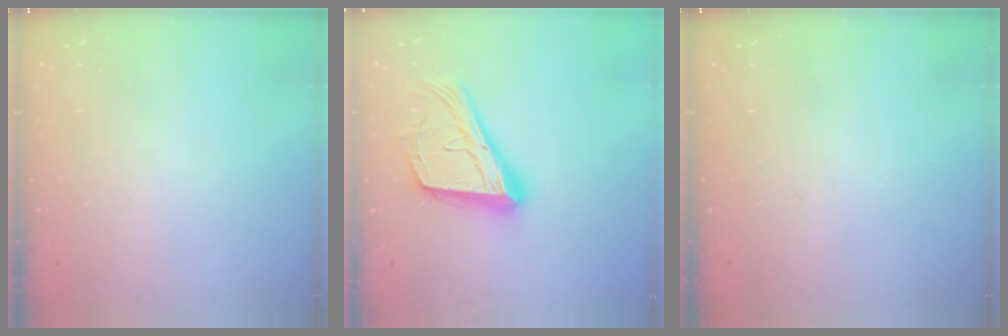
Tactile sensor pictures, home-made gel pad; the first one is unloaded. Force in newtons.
{"total": 21.0, "press": 20.9, "slide": 2.7}
{"total": 0.0}